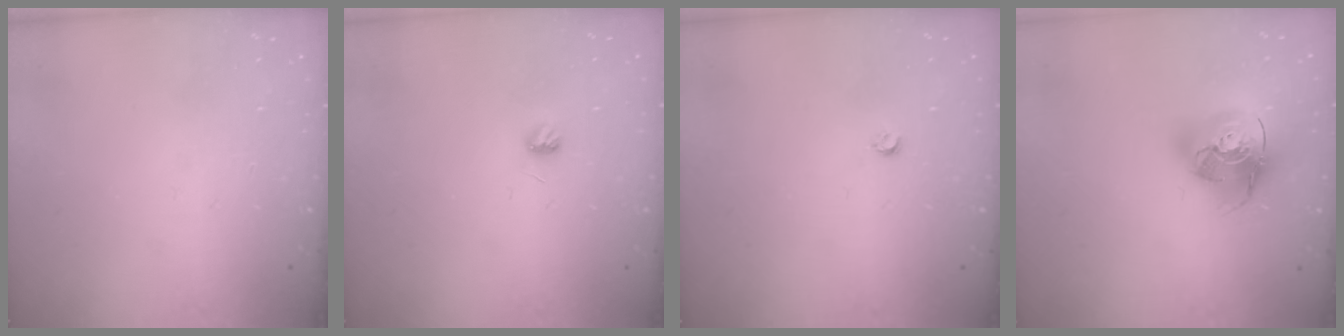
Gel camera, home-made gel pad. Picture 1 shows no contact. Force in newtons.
{"total": 3.8, "press": 3.7, "slide": 0.5}
{"total": 2.9, "press": 2.8, "slide": 0.5}
{"total": 15.6, "press": 15.5, "slide": 1.6}